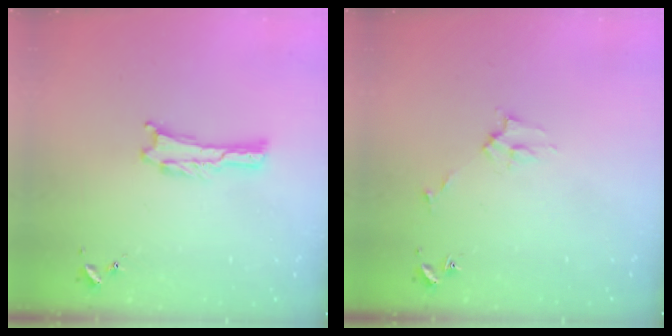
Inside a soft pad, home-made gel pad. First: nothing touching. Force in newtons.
{"total": 2.7, "press": 2.7, "slide": 0.3}